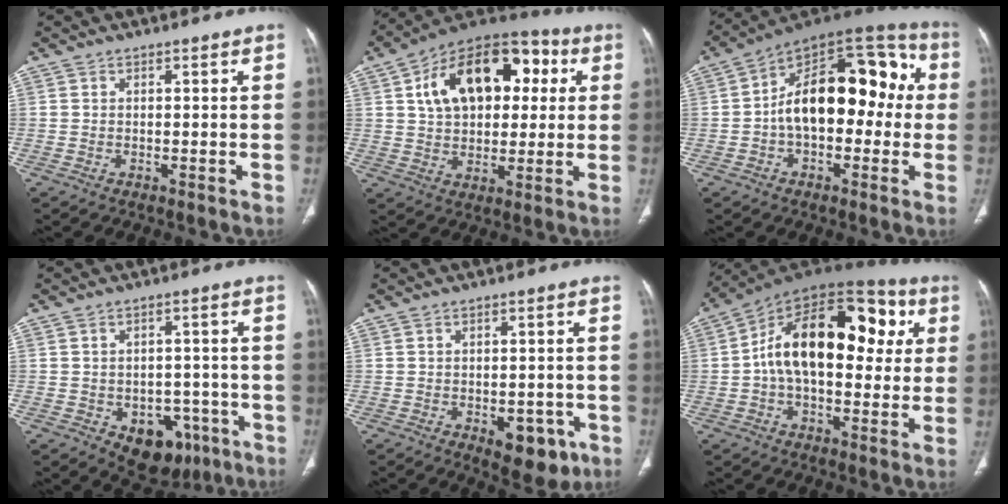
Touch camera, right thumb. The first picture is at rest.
{"total": 21.3, "force": [5.4, 13.4, 15.6], "torque": [-0.210, 0.021, 0.079]}
{"total": 21.1, "force": [0.5, 12.1, 17.3], "torque": [-0.229, 0.059, -0.004]}
{"total": 10.6, "force": [-4.8, 7.3, 6.1], "torque": [-0.041, 0.029, -0.051]}
{"total": 8.2, "force": [-3.4, 4.5, 5.9], "torque": [-0.047, 0.010, -0.031]}
{"total": 23.5, "force": [3.7, 13.6, 18.9], "torque": [-0.266, 0.039, 0.044]}